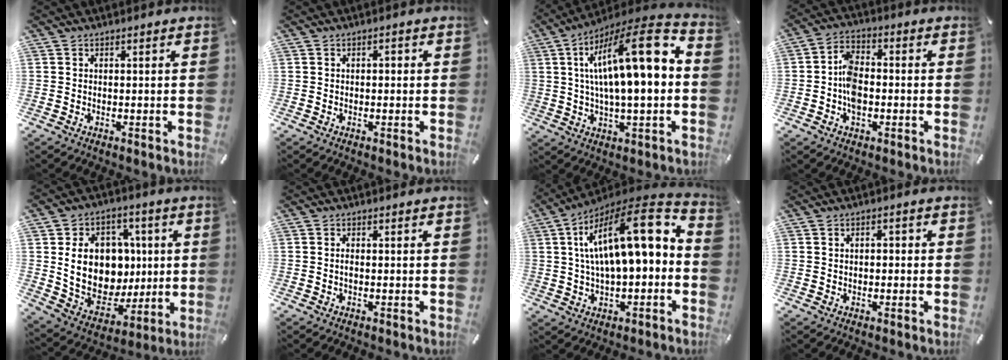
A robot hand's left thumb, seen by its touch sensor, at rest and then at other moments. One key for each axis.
{"total": 1.1, "fx": -0.1, "fy": 0.7, "fz": 0.8, "tx": -0.015, "ty": 0.006, "tz": -0.006}
{"total": 20.3, "fx": 3.2, "fy": 6.3, "fz": 19.1, "tx": -0.306, "ty": -0.018, "tz": 0.042}
{"total": 7.2, "fx": -1.9, "fy": 5.1, "fz": 4.7, "tx": -0.091, "ty": 0.017, "tz": -0.032}
{"total": 17.2, "fx": 2.8, "fy": 14.3, "fz": 9.0, "tx": -0.148, "ty": -0.017, "tz": 0.071}
{"total": 1.1, "fx": -0.3, "fy": 0.4, "fz": 1.0, "tx": -0.019, "ty": -0.001, "tz": -0.005}
{"total": 20.0, "fx": 4.3, "fy": 8.4, "fz": 17.7, "tx": -0.286, "ty": -0.021, "tz": 0.063}
{"total": 1.8, "fx": -0.3, "fy": 1.2, "fz": 1.3, "tx": -0.025, "ty": 0.007, "tz": -0.009}